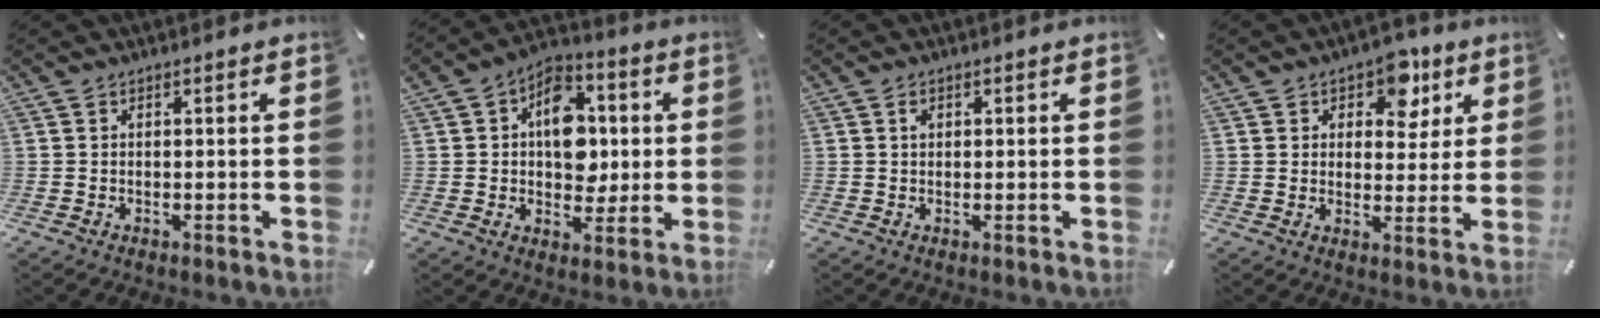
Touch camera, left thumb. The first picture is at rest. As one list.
[{"total": 12.0, "force": [1.2, 9.1, 7.8], "torque": [-0.099, 0.009, 0.021]}, {"total": 1.1, "force": [0.3, 0.9, 0.6], "torque": [-0.007, 0.000, 0.003]}, {"total": 8.9, "force": [4.9, 6.3, 4.1], "torque": [-0.047, -0.022, 0.082]}]